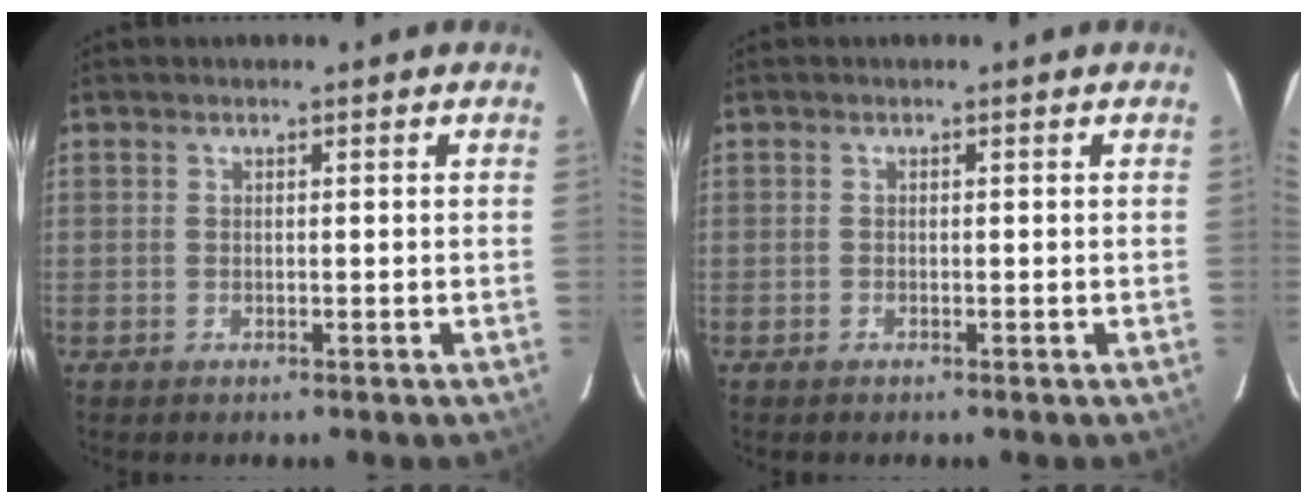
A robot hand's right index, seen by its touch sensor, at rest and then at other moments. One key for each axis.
{"total": 0.0}